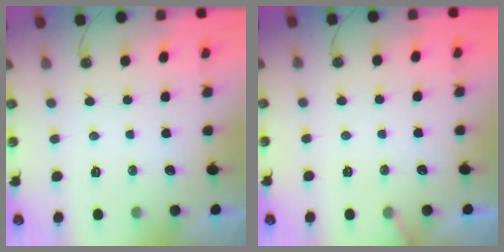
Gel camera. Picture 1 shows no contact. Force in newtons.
{"total": 2.9, "press": 2.9, "slide": 0.2}